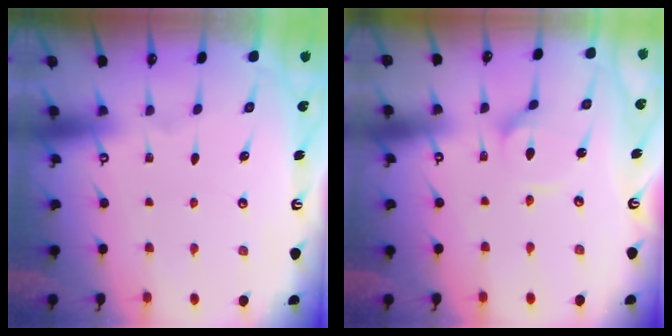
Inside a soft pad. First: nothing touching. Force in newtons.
{"total": 3.5, "press": 3.5, "slide": 0.1}